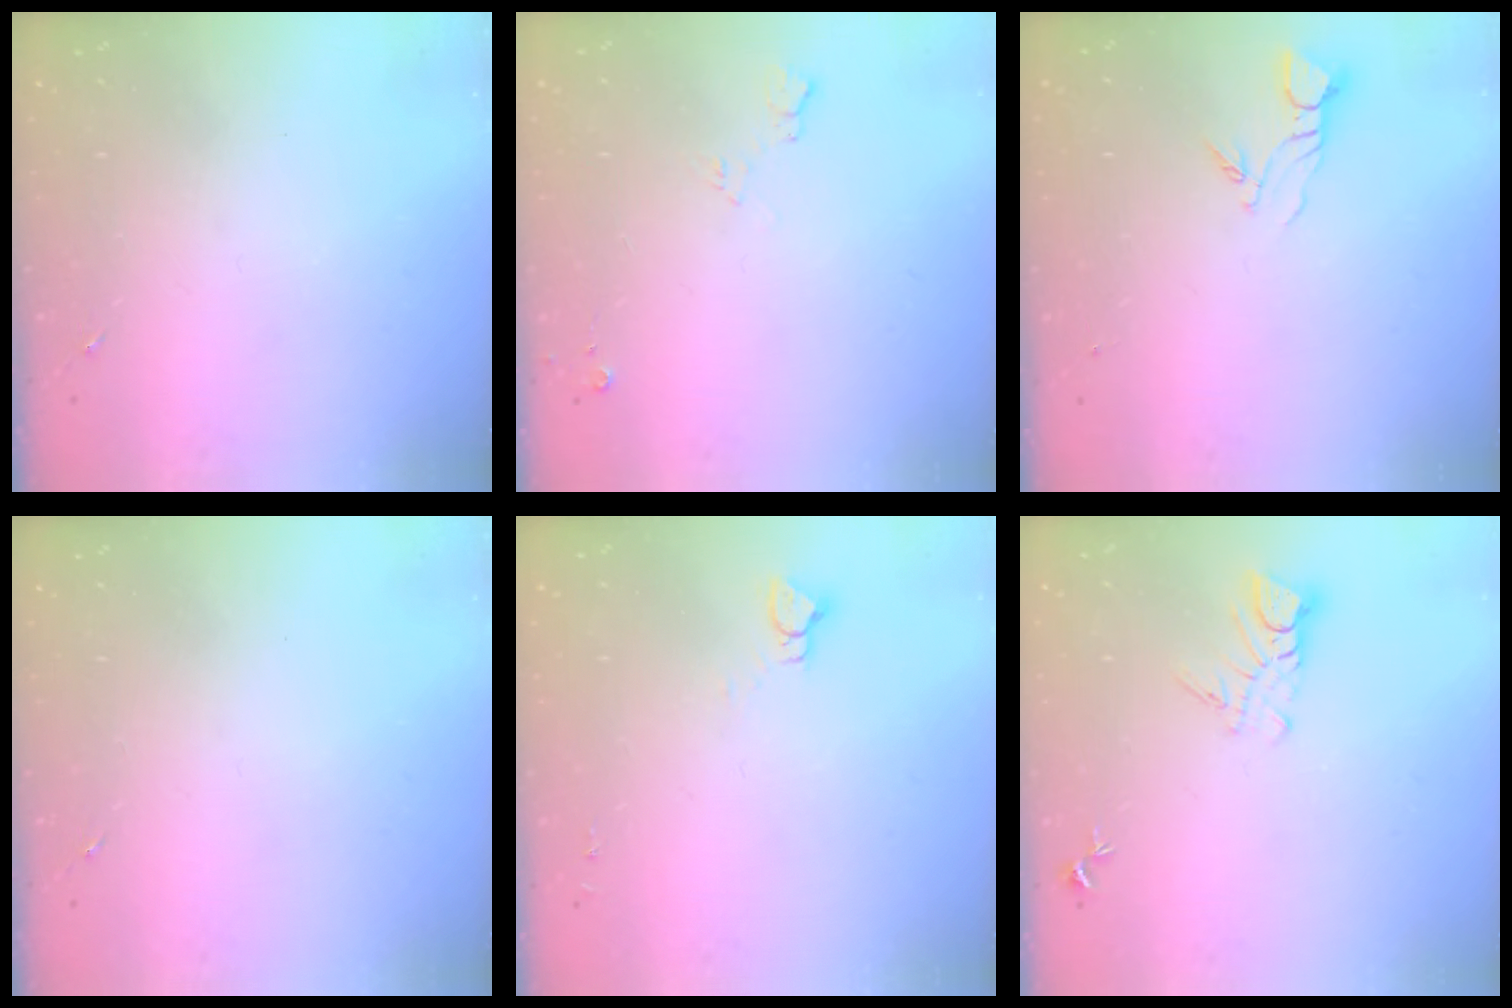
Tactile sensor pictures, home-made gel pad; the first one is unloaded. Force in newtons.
{"total": 6.0, "press": 6.0, "slide": 1.0}
{"total": 4.3, "press": 4.3, "slide": 0.3}
{"total": 0.0}
{"total": 3.3, "press": 3.3, "slide": 0.2}
{"total": 5.9, "press": 5.9, "slide": 0.5}